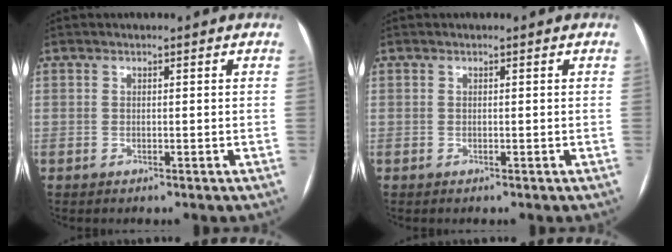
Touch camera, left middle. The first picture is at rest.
{"total": 0.0}